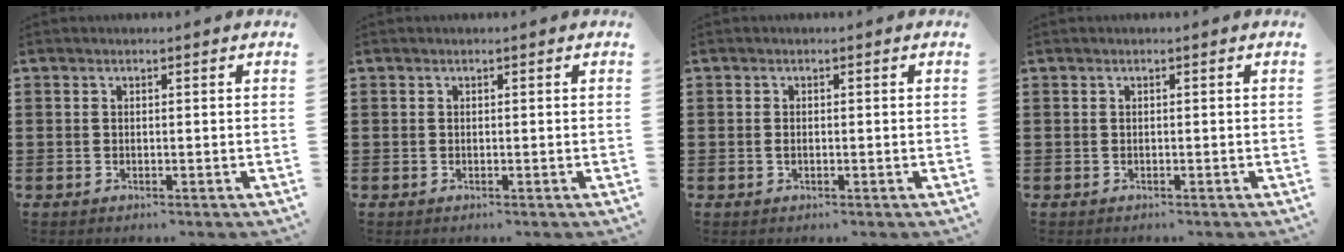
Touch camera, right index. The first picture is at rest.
{"total": 0.0}
{"total": 0.6, "force": [-0.1, 0.1, 0.6], "torque": [-0.014, -0.005, 0.000]}
{"total": 0.0}